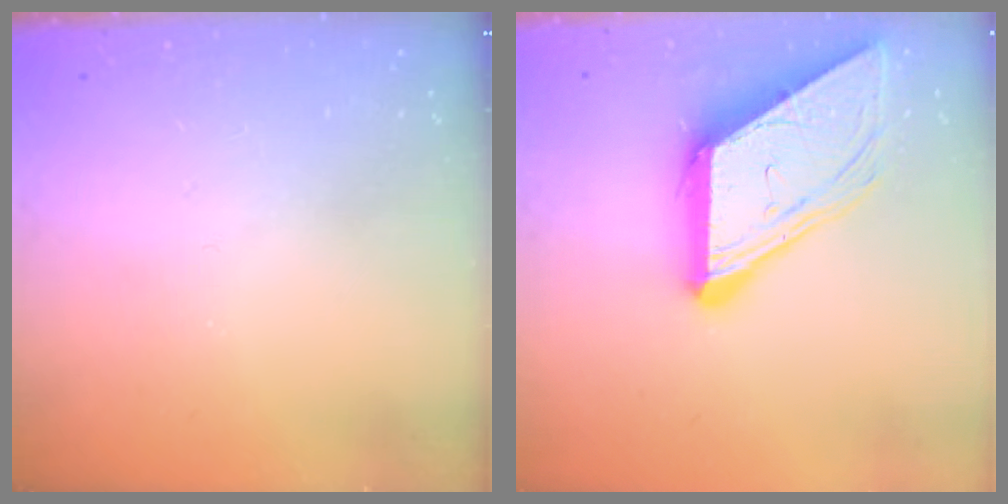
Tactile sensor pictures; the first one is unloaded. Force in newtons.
{"total": 11.5, "press": 11.4, "slide": 1.1}